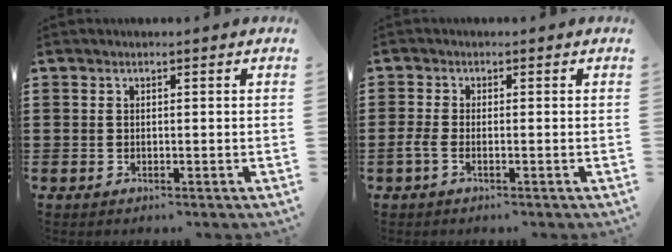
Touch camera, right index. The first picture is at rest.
{"total": 1.7, "force": [-0.9, 0.4, 1.4], "torque": [-0.040, -0.006, -0.022]}